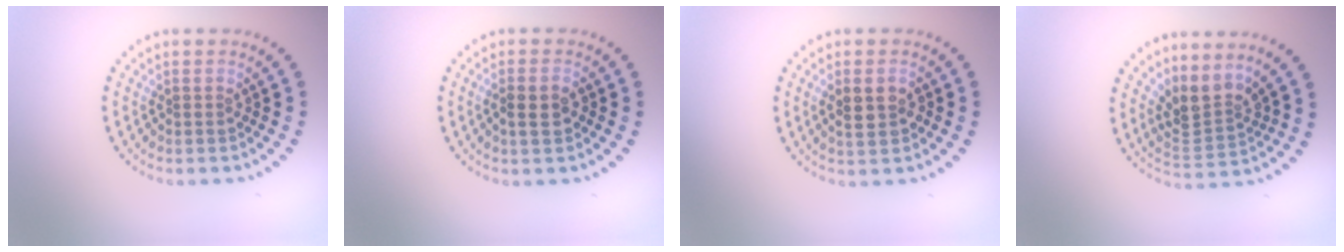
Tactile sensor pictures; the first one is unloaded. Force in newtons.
{"total": 2.3, "press": 2.3, "slide": 0.6}
{"total": 2.6, "press": 2.6, "slide": 0.2}
{"total": 3.3, "press": 2.2, "slide": 2.4}